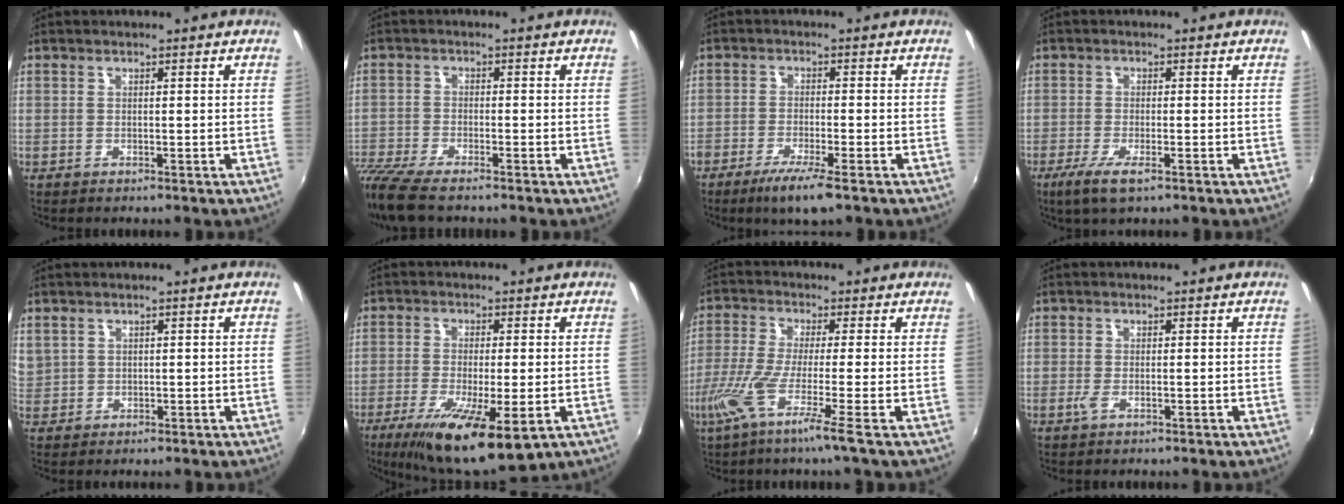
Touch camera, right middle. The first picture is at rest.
{"total": 10.0, "force": [-8.3, 2.1, 5.2], "torque": [-0.139, -0.040, -0.156]}
{"total": 6.4, "force": [-4.4, 0.6, 4.7], "torque": [-0.107, -0.016, -0.079]}
{"total": 5.0, "force": [-2.9, 1.0, 3.9], "torque": [-0.092, -0.016, -0.054]}
{"total": 1.5, "force": [0.7, 1.3, 0.5], "torque": [-0.008, 0.002, 0.016]}
{"total": 13.6, "force": [-7.0, 3.6, 11.1], "torque": [-0.220, -0.044, -0.112]}
{"total": 8.4, "force": [-4.1, -1.3, 7.3], "torque": [-0.167, -0.023, -0.082]}
{"total": 1.3, "force": [-0.3, 0.3, 1.2], "torque": [-0.025, -0.005, -0.007]}